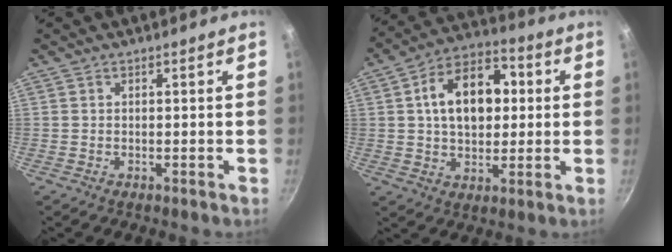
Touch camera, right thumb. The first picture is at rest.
{"total": 15.4, "force": [2.3, 10.3, 11.2], "torque": [-0.137, 0.021, 0.025]}